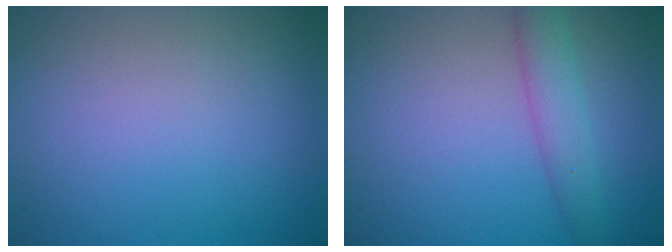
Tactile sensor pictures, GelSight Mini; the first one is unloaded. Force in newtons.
{"total": 2.9, "press": 2.9, "slide": 0.1}